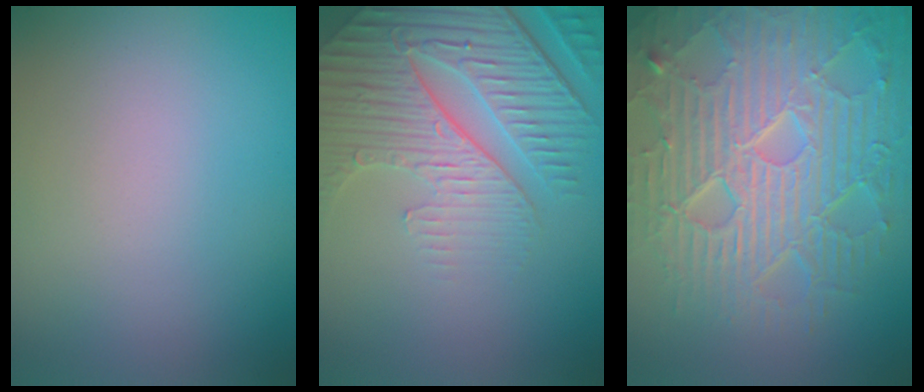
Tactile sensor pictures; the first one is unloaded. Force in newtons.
{"total": 7.9, "press": 5.8, "slide": 5.3}
{"total": 10.5, "press": 6.8, "slide": 8.0}